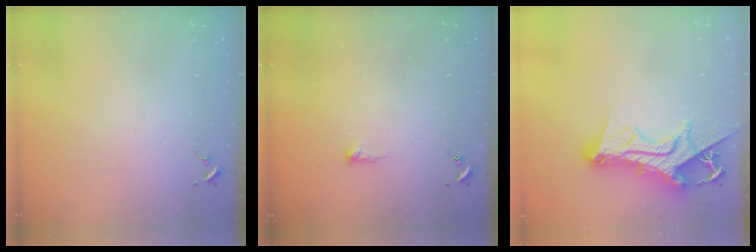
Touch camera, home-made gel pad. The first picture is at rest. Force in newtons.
{"total": 3.4, "press": 3.3, "slide": 0.7}
{"total": 15.9, "press": 15.9, "slide": 1.6}